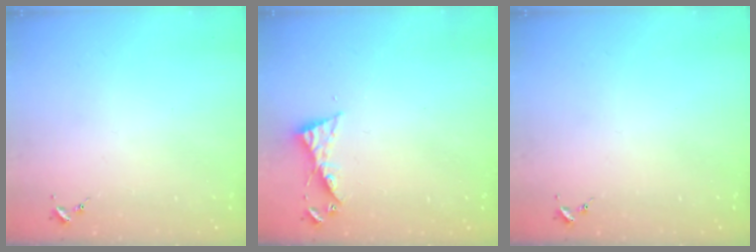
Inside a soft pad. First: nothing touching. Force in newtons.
{"total": 5.2, "press": 5.2, "slide": 0.4}
{"total": 0.0}